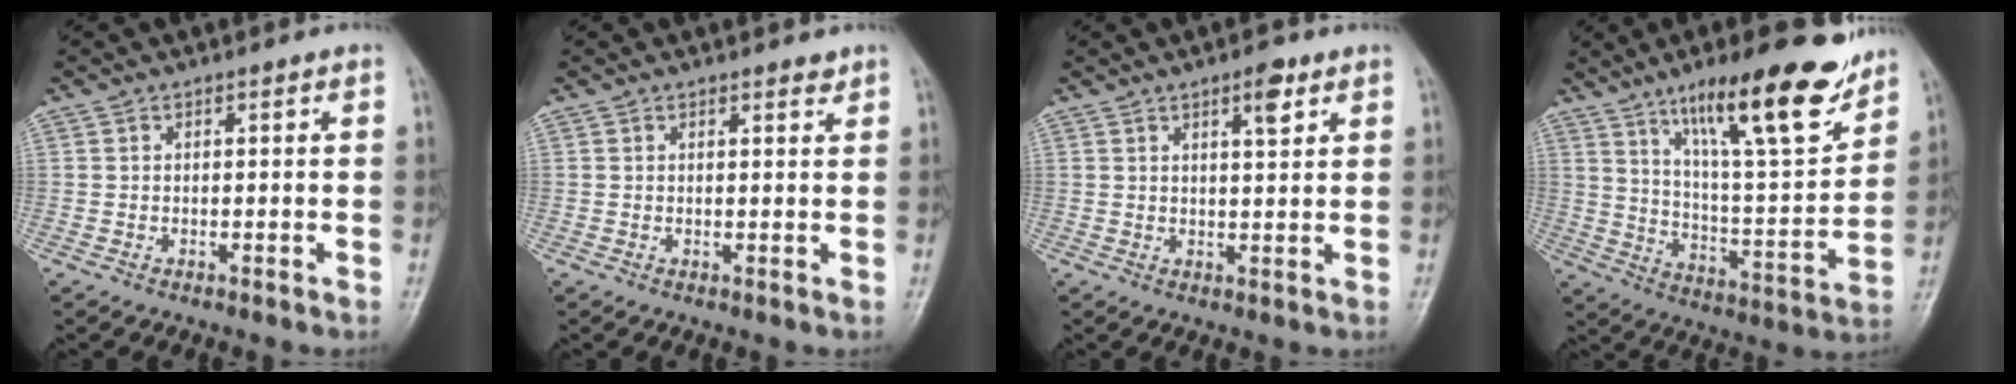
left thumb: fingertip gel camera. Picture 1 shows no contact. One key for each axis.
{"total": 1.4, "fx": 1.1, "fy": 0.4, "fz": 0.7, "tx": -0.006, "ty": -0.008, "tz": 0.016}
{"total": 4.4, "fx": 2.5, "fy": 1.3, "fz": 3.4, "tx": -0.043, "ty": -0.013, "tz": 0.037}
{"total": 20.9, "fx": 13.6, "fy": 4.9, "fz": 15.1, "tx": -0.203, "ty": -0.066, "tz": 0.222}